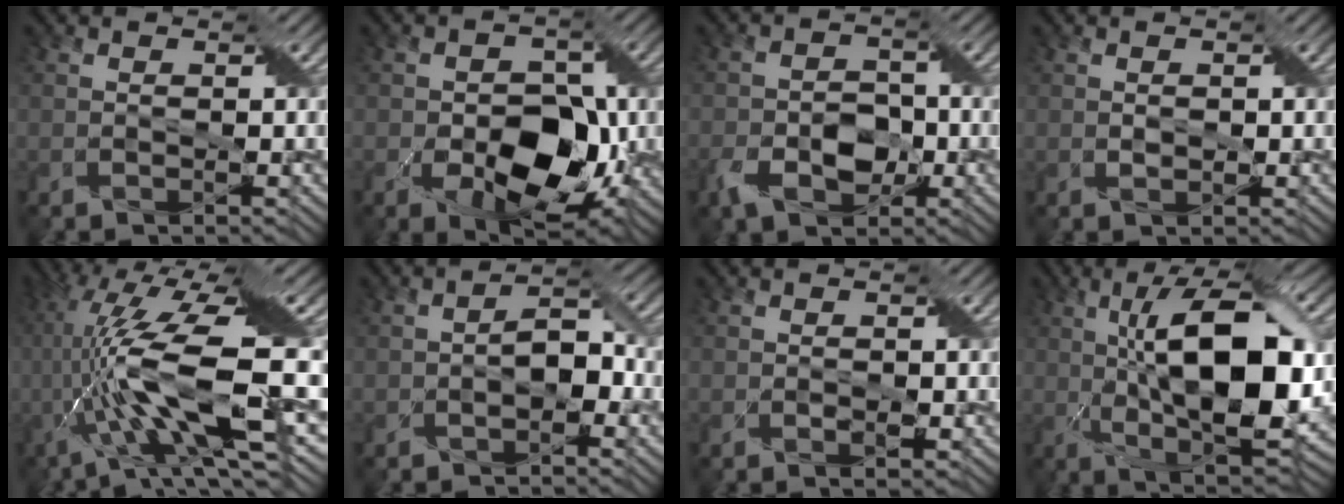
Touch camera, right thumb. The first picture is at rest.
{"total": 10.1, "force": [-3.0, 6.4, 7.2], "torque": [-0.106, -0.015, -0.043]}
{"total": 5.7, "force": [-2.6, 3.6, 3.5], "torque": [-0.065, -0.003, -0.051]}
{"total": 1.1, "force": [0.1, 0.8, 0.8], "torque": [-0.019, 0.001, 0.005]}
{"total": 18.1, "force": [-2.0, 5.1, 17.3], "torque": [-0.341, 0.011, -0.034]}
{"total": 3.3, "force": [-1.1, 1.9, 2.5], "torque": [-0.040, 0.009, -0.019]}
{"total": 0.8, "force": [-0.2, 0.3, 0.6], "torque": [-0.007, -0.002, -0.003]}
{"total": 15.0, "force": [0.9, 5.6, 13.9], "torque": [-0.221, 0.012, 0.010]}